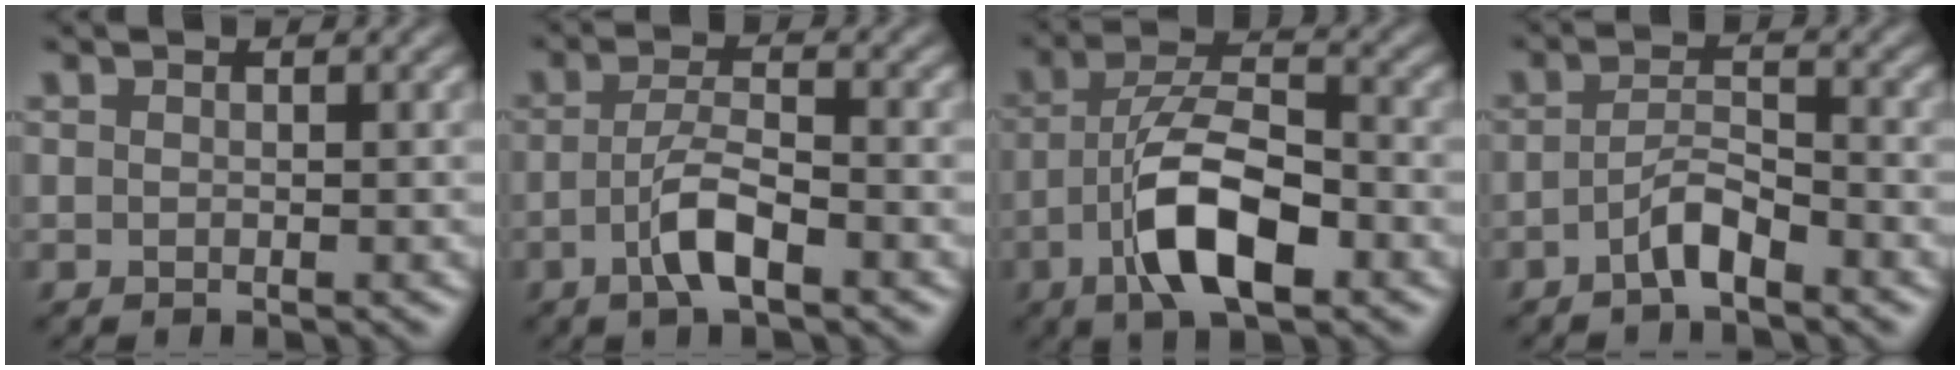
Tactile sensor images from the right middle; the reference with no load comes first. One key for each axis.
{"total": 3.6, "fx": -1.7, "fy": 0.9, "fz": 3.0, "tx": -0.065, "ty": 0.007, "tz": -0.035}
{"total": 7.6, "fx": -3.1, "fy": 3.0, "fz": 6.3, "tx": -0.118, "ty": 0.010, "tz": -0.060}
{"total": 2.5, "fx": -1.7, "fy": 0.6, "fz": 1.8, "tx": -0.039, "ty": 0.010, "tz": -0.034}